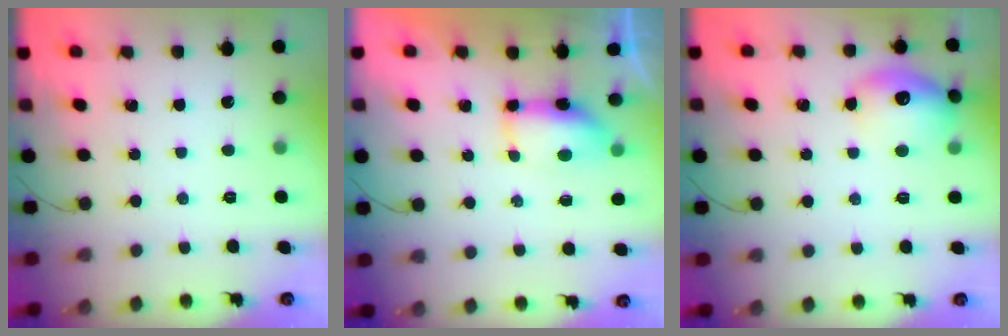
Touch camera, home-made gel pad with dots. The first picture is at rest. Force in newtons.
{"total": 8.5, "press": 7.4, "slide": 4.2}
{"total": 14.0, "press": 13.9, "slide": 1.3}